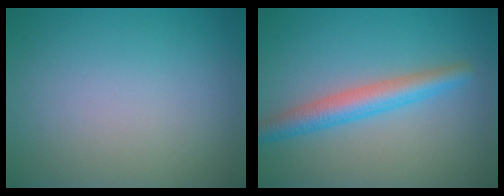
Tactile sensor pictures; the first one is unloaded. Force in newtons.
{"total": 3.7, "press": 3.7, "slide": 0.1}